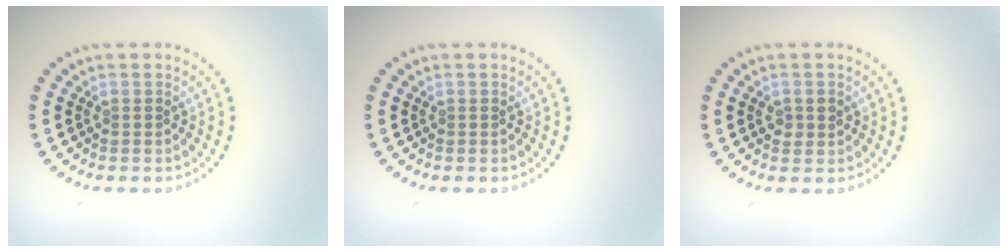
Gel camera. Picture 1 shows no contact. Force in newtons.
{"total": 0.0}
{"total": 1.4, "press": 1.4, "slide": 0.2}